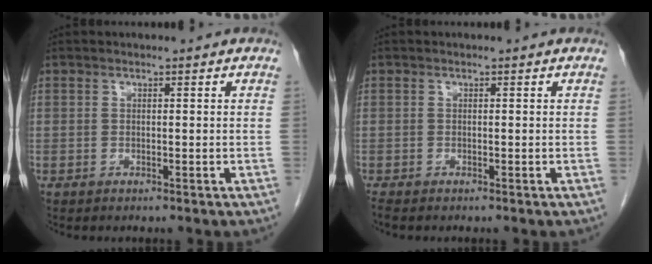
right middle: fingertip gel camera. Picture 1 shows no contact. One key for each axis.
{"total": 0.6, "fx": -0.5, "fy": 0.0, "fz": 0.2, "tx": -0.008, "ty": -0.002, "tz": -0.012}